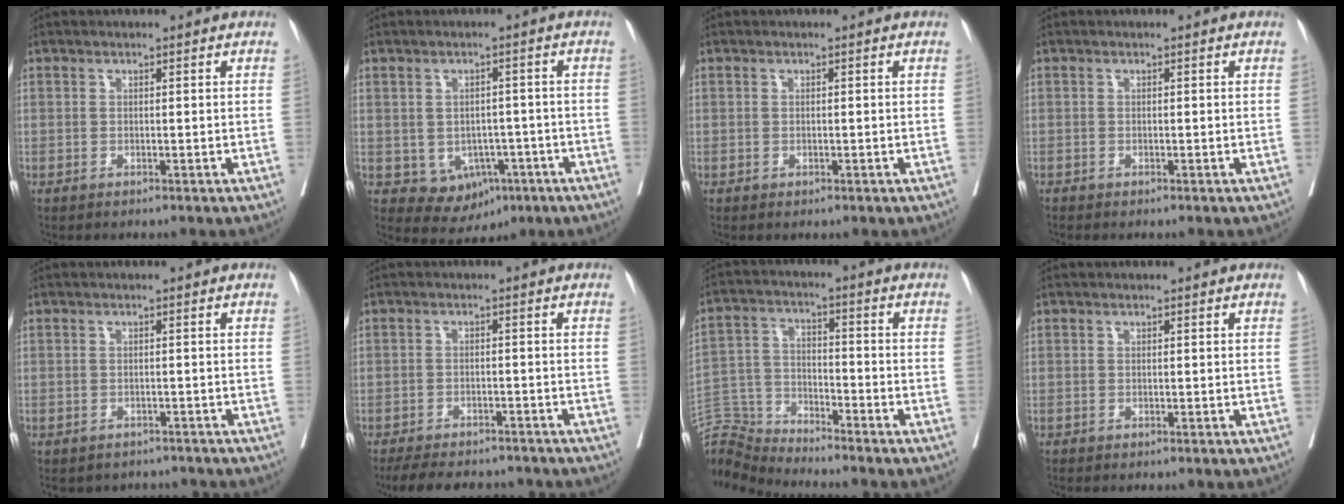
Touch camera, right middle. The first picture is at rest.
{"total": 7.5, "force": [-2.8, 5.8, 3.8], "torque": [-0.046, 0.011, -0.024]}
{"total": 0.0}
{"total": 0.0}
{"total": 5.2, "force": [-4.7, 2.2, 0.8], "torque": [-0.006, 0.009, -0.053]}
{"total": 10.9, "force": [-9.6, 3.5, 4.0], "torque": [-0.065, -0.001, -0.128]}
{"total": 9.7, "force": [-9.7, -0.4, -0.4], "torque": [0.005, 0.021, -0.190]}
{"total": 0.0}